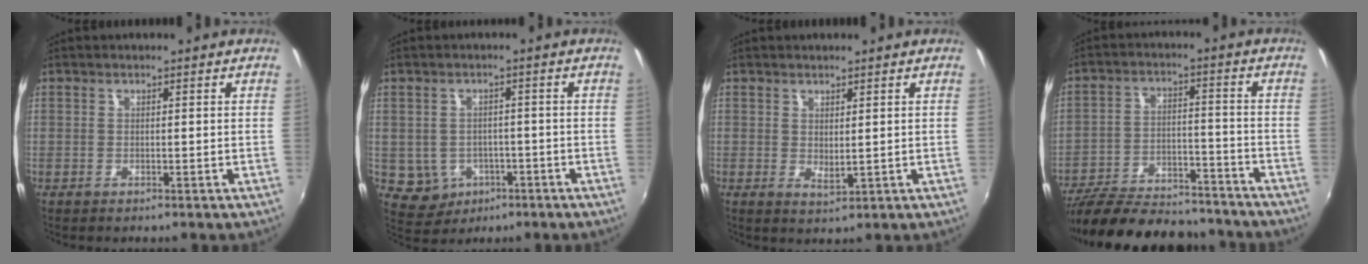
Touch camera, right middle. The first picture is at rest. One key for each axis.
{"total": 6.3, "fx": -2.2, "fy": 5.5, "fz": 1.9, "tx": -0.057, "ty": 0.005, "tz": -0.015}
{"total": 1.9, "fx": 0.7, "fy": 0.7, "fz": 1.6, "tx": -0.026, "ty": -0.004, "tz": 0.013}
{"total": 22.8, "fx": -19.7, "fy": 6.3, "fz": 9.5, "tx": -0.188, "ty": -0.014, "tz": -0.285}